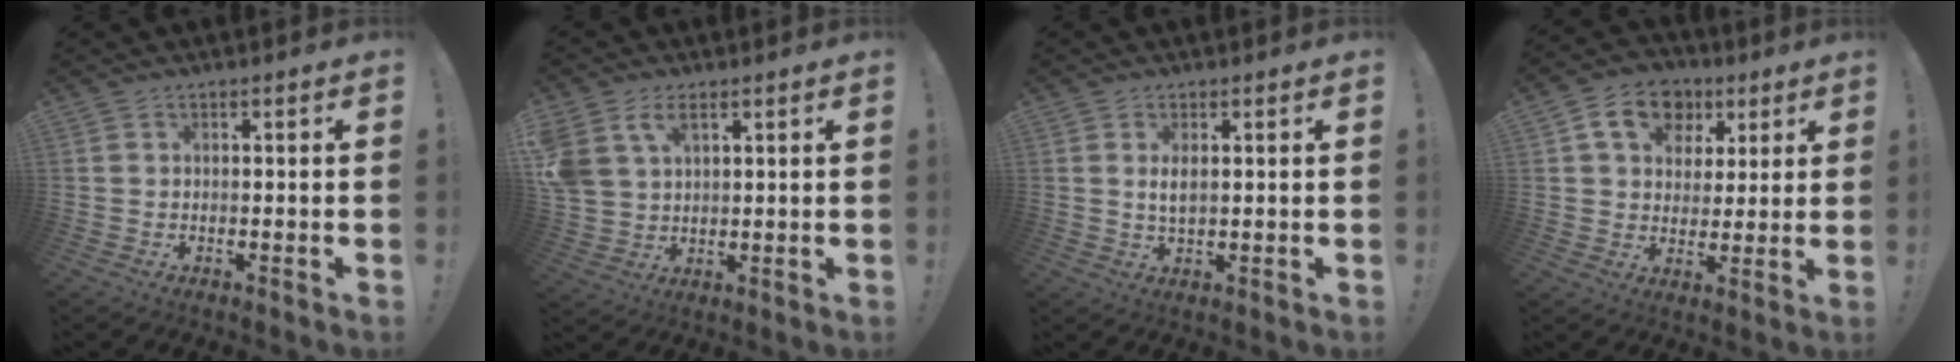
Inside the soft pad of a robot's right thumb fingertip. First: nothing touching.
{"total": 8.5, "force": [4.6, 5.5, 4.7], "torque": [-0.101, -0.016, 0.091]}
{"total": 3.1, "force": [0.9, 1.1, 2.8], "torque": [-0.046, -0.005, 0.012]}
{"total": 13.0, "force": [5.8, 9.9, 6.1], "torque": [-0.083, -0.018, 0.111]}